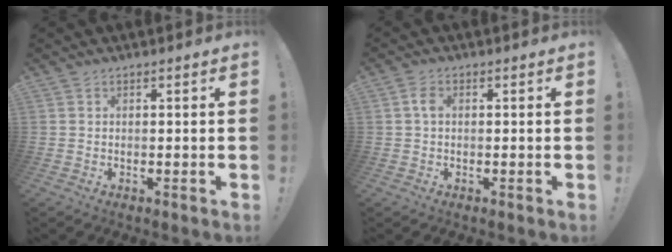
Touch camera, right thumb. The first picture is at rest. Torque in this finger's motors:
{"motor_torque": [-0.06, 0.21, 0.58, -0.59, 0.03]}